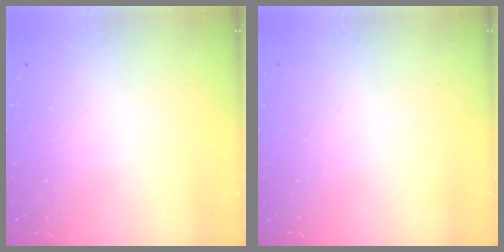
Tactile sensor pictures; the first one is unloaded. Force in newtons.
{"total": 0.0}